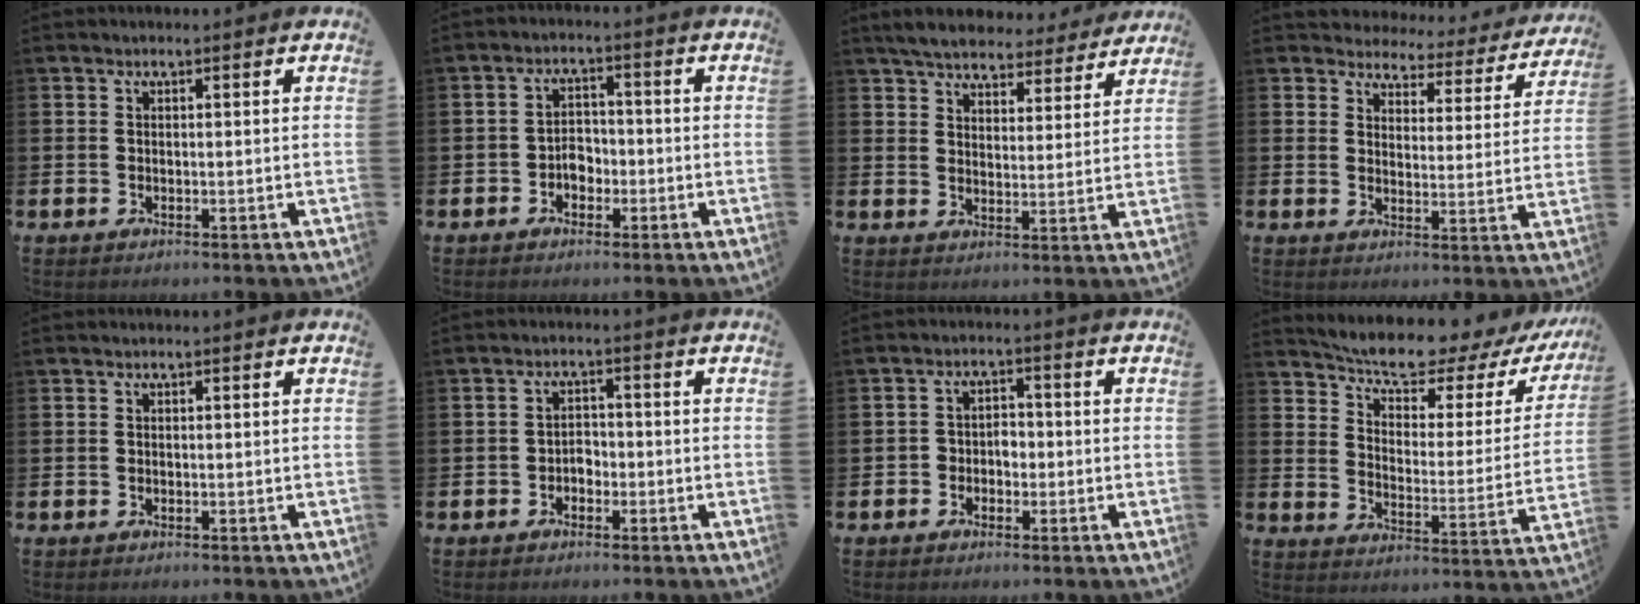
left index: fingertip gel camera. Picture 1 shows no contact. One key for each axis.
{"total": 2.8, "fx": -1.5, "fy": 2.1, "fz": 1.3, "tx": -0.028, "ty": 0.008, "tz": -0.034}
{"total": 5.7, "fx": 5.5, "fy": 1.3, "fz": 0.9, "tx": -0.039, "ty": -0.033, "tz": 0.096}
{"total": 3.5, "fx": 3.3, "fy": 1.2, "fz": 0.1, "tx": -0.020, "ty": -0.035, "tz": 0.048}
{"total": 0.0}
{"total": 2.0, "fx": -1.3, "fy": 1.4, "fz": 0.6, "tx": -0.015, "ty": 0.006, "tz": -0.030}
{"total": 2.5, "fx": -1.4, "fy": 2.0, "fz": 0.8, "tx": -0.020, "ty": 0.010, "tz": -0.033}
{"total": 8.2, "fx": 7.2, "fy": 2.0, "fz": 3.4, "tx": -0.087, "ty": -0.055, "tz": 0.117}